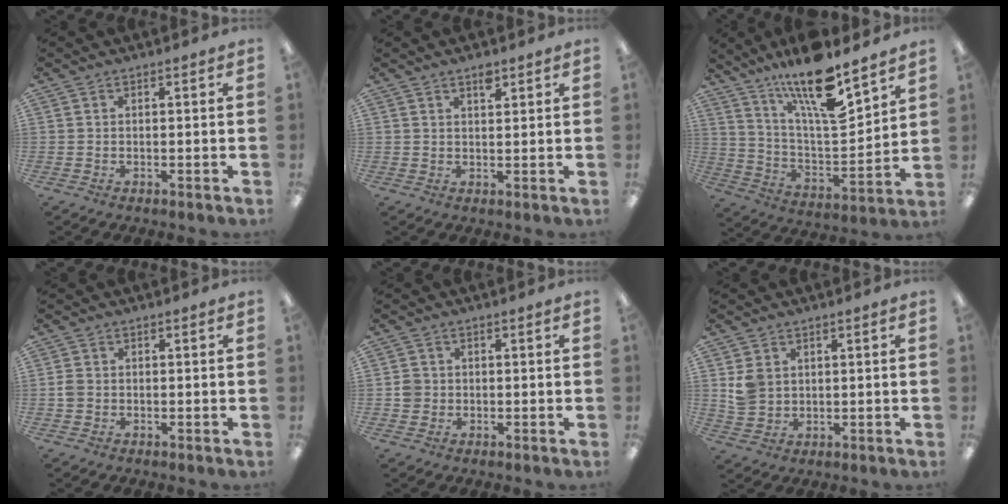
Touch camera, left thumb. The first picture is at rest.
{"total": 2.7, "force": [2.0, 1.0, 1.5], "torque": [-0.016, -0.005, 0.033]}
{"total": 18.1, "force": [13.8, 4.4, 10.8], "torque": [-0.195, -0.089, 0.233]}
{"total": 2.0, "force": [-0.3, 1.6, 1.1], "torque": [-0.019, 0.005, -0.006]}
{"total": 2.7, "force": [-0.2, 2.6, 0.5], "torque": [-0.002, 0.002, -0.008]}
{"total": 4.8, "force": [1.8, 4.1, 1.8], "torque": [-0.027, 0.002, 0.032]}